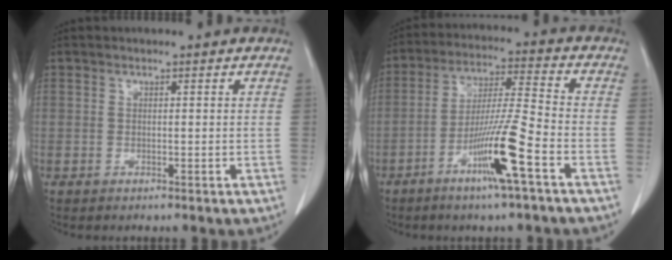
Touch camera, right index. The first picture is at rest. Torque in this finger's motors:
{"motor_torque": [2.07, -0.04, 0.94, 0.18]}